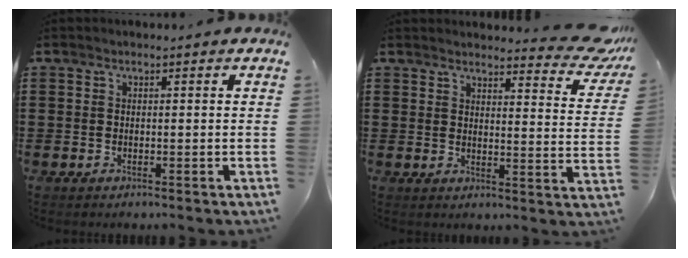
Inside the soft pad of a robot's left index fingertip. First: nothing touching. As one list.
[{"total": 5.3, "force": [4.8, 0.5, 2.3], "torque": [-0.040, -0.030, 0.080]}]